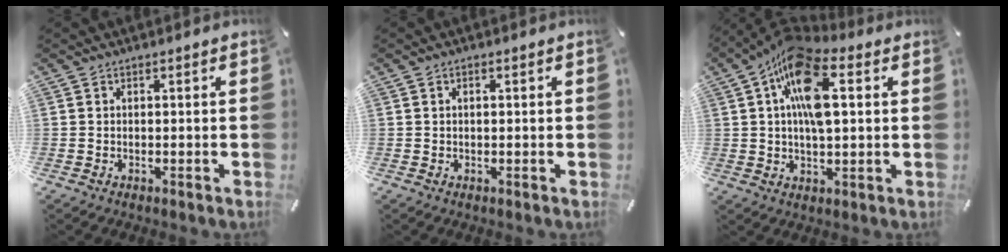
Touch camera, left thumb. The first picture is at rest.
{"total": 0.8, "force": [0.1, 0.4, 0.7], "torque": [-0.013, 0.002, 0.001]}
{"total": 14.8, "force": [3.7, 7.2, 12.4], "torque": [-0.228, -0.002, 0.062]}